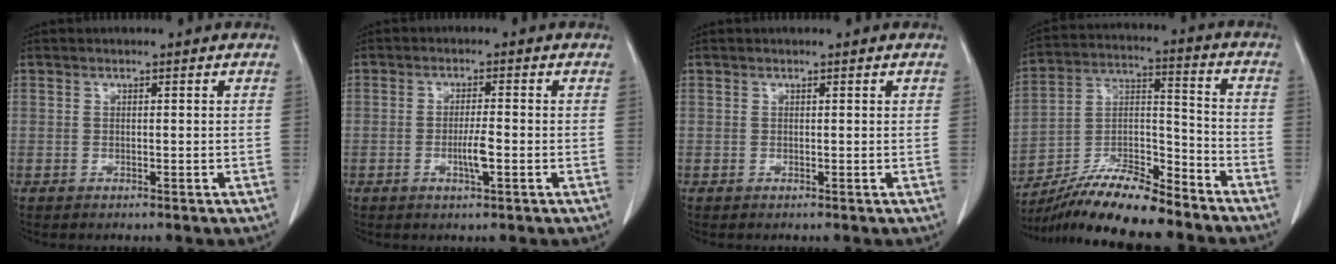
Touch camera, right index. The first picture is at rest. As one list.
[{"total": 3.4, "force": [-1.0, 0.3, 3.2], "torque": [-0.061, -0.003, -0.018]}, {"total": 0.0}, {"total": 14.4, "force": [-12.8, 1.9, 6.3], "torque": [-0.111, 0.014, -0.230]}]